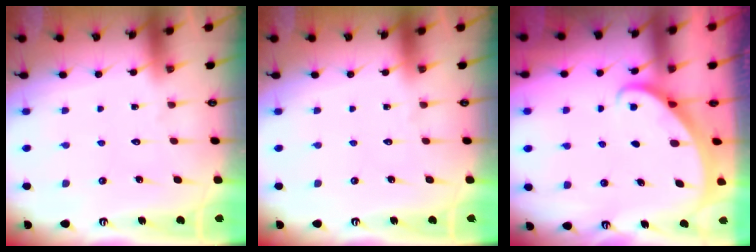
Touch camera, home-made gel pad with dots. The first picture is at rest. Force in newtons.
{"total": 0.0}
{"total": 1.9, "press": 1.9, "slide": 0.0}